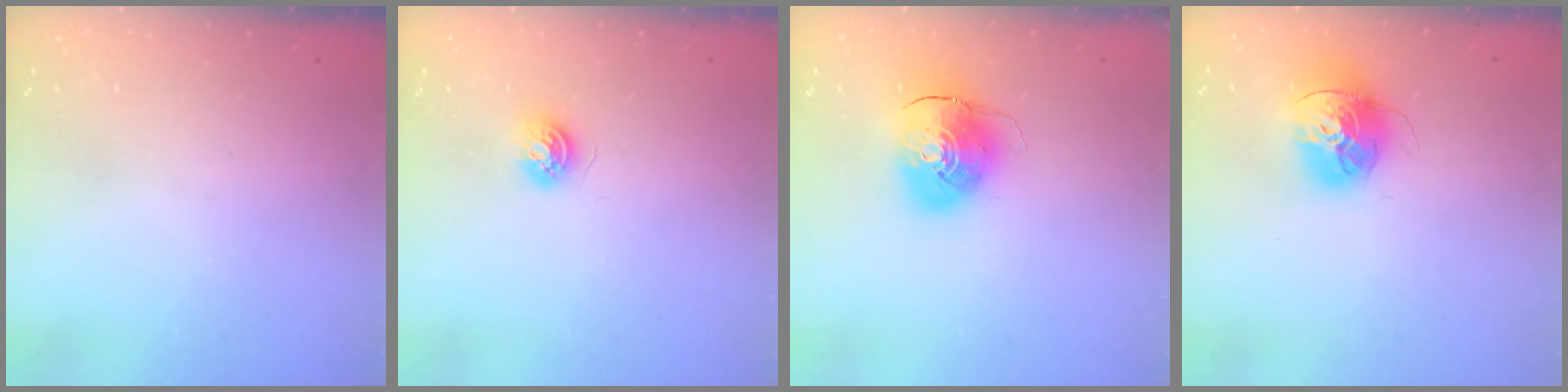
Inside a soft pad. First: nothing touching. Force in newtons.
{"total": 4.5, "press": 4.5, "slide": 0.6}
{"total": 10.0, "press": 9.8, "slide": 1.6}
{"total": 15.7, "press": 15.6, "slide": 1.6}